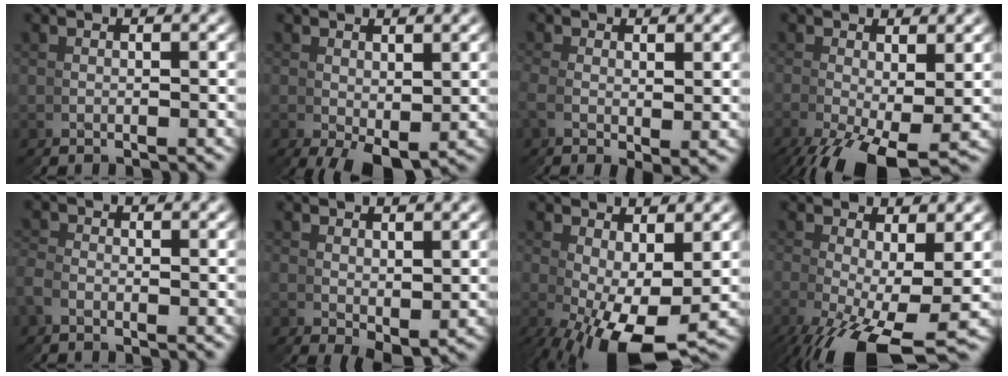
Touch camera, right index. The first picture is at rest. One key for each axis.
{"total": 4.5, "fx": -1.1, "fy": 1.5, "fz": 4.1, "tx": -0.051, "ty": -0.009, "tz": -0.006}
{"total": 1.6, "fx": 0.8, "fy": -1.3, "fz": 0.4, "tx": 0.000, "ty": 0.009, "tz": 0.009}
{"total": 4.7, "fx": -2.2, "fy": 1.0, "fz": 4.0, "tx": -0.067, "ty": -0.016, "tz": -0.020}
{"total": 2.7, "fx": -1.5, "fy": -0.3, "fz": -2.2, "tx": 0.035, "ty": 0.002, "tz": -0.030}
{"total": 3.1, "fx": -0.2, "fy": 1.1, "fz": 2.9, "tx": -0.021, "ty": 0.000, "tz": 0.001}
{"total": 7.8, "fx": -1.4, "fy": 3.7, "fz": 6.7, "tx": -0.105, "ty": -0.024, "tz": -0.005}
{"total": 4.9, "fx": -2.1, "fy": 0.9, "fz": 4.3, "tx": -0.081, "ty": -0.019, "tz": -0.017}